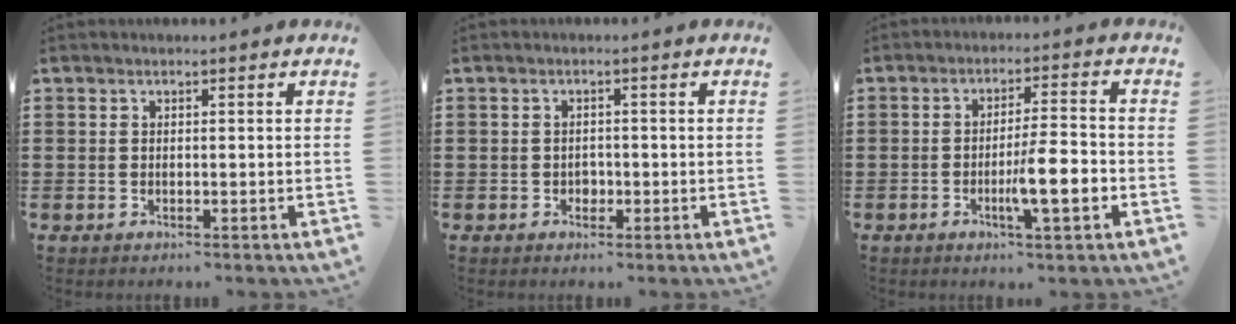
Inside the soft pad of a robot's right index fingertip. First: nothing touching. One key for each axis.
{"total": 1.2, "fx": -0.5, "fy": 1.0, "fz": 0.5, "tx": -0.013, "ty": 0.000, "tz": -0.010}
{"total": 7.6, "fx": -2.3, "fy": 0.9, "fz": 7.2, "tx": -0.124, "ty": -0.007, "tz": -0.040}